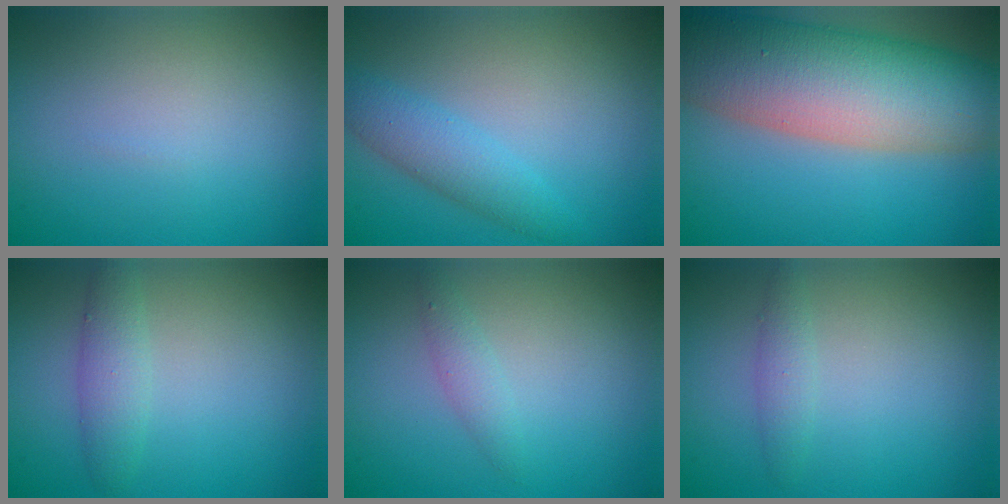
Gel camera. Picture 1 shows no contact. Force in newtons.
{"total": 3.2, "press": 3.2, "slide": 0.0}
{"total": 13.9, "press": 13.9, "slide": 0.6}
{"total": 2.4, "press": 2.4, "slide": 0.2}
{"total": 1.4, "press": 1.4, "slide": 0.0}
{"total": 1.4, "press": 1.4, "slide": 0.0}